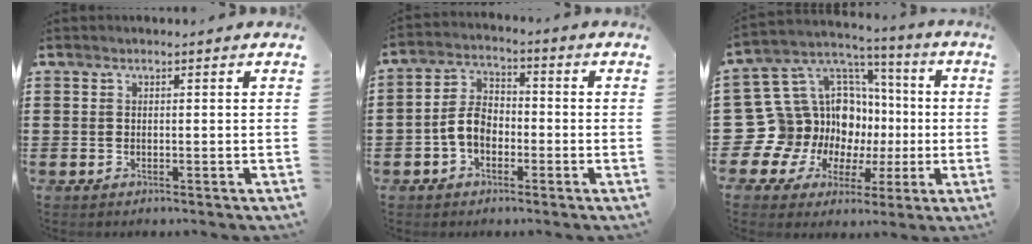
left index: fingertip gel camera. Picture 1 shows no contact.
{"total": 5.7, "force": [-2.0, 3.8, 3.8], "torque": [-0.090, 0.009, -0.044]}
{"total": 15.5, "force": [-1.7, 14.6, 5.1], "torque": [-0.156, -0.032, 0.007]}